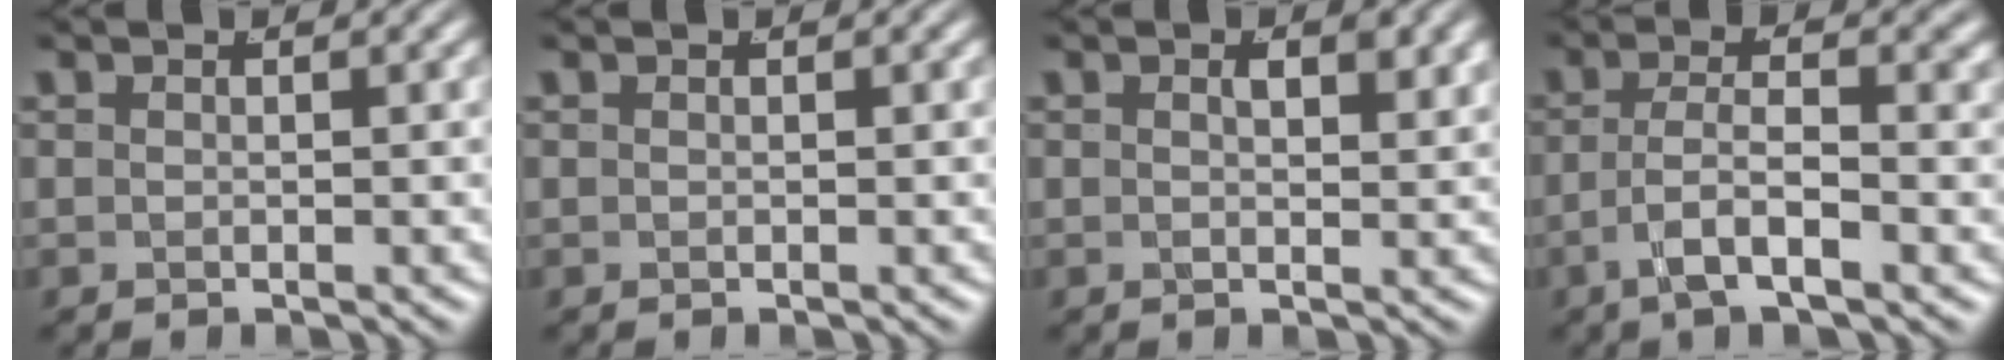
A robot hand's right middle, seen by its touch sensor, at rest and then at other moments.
{"total": 0.0}
{"total": 1.3, "force": [0.3, -0.2, 1.2], "torque": [-0.016, -0.003, 0.007]}
{"total": 3.9, "force": [-1.3, 0.9, 3.5], "torque": [-0.069, -0.013, -0.018]}